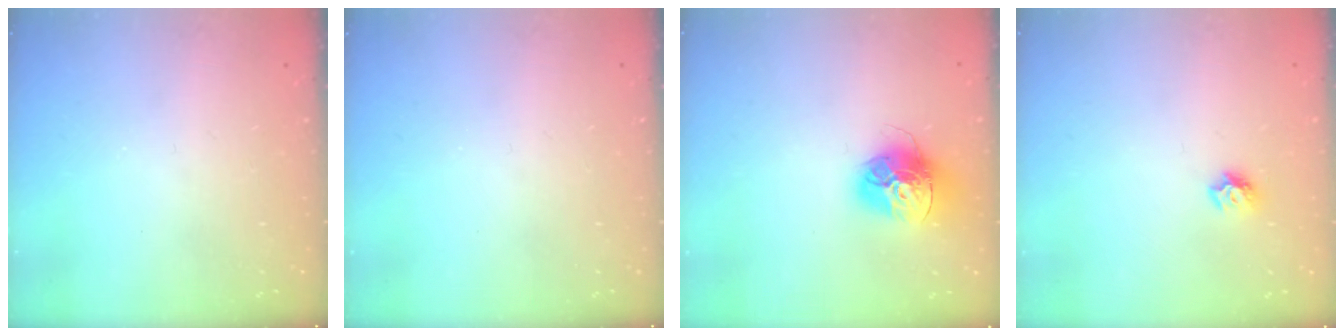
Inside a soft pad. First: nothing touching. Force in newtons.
{"total": 0.0}
{"total": 15.1, "press": 15.0, "slide": 1.5}
{"total": 7.0, "press": 7.0, "slide": 0.7}